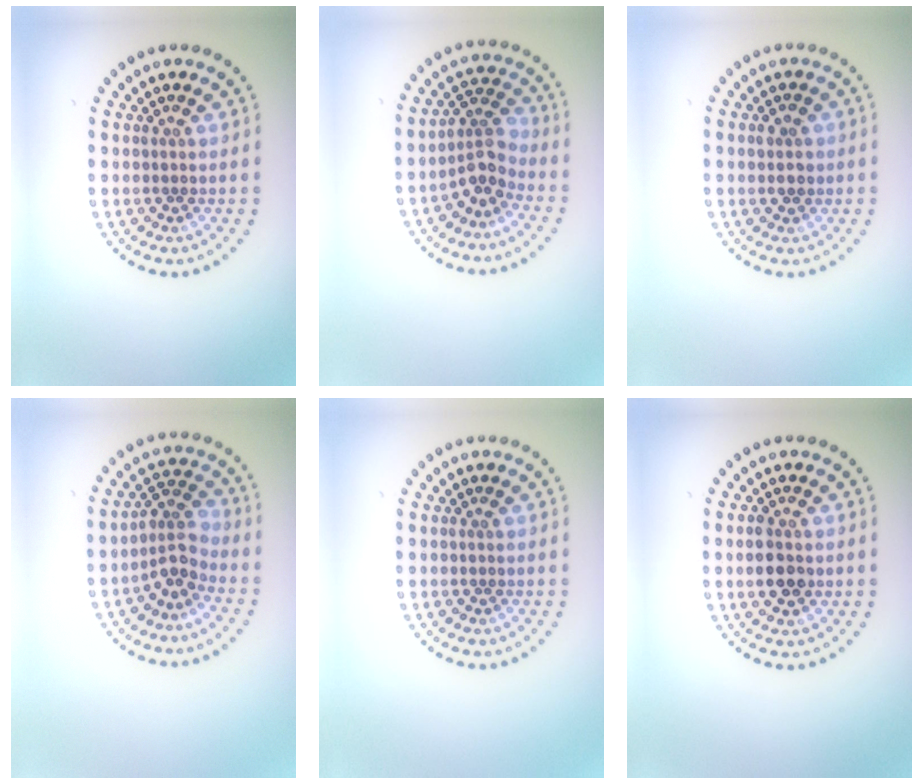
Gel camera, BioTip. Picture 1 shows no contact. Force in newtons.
{"total": 2.9, "press": 2.3, "slide": 1.8}
{"total": 1.6, "press": 1.5, "slide": 0.5}
{"total": 2.8, "press": 2.1, "slide": 1.8}
{"total": 0.0}
{"total": 2.9, "press": 2.9, "slide": 0.3}